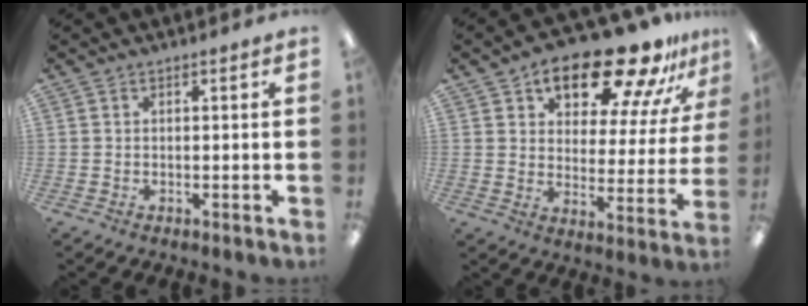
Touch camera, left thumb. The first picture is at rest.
{"total": 19.7, "force": [14.9, 7.4, 10.6], "torque": [-0.168, -0.099, 0.248]}